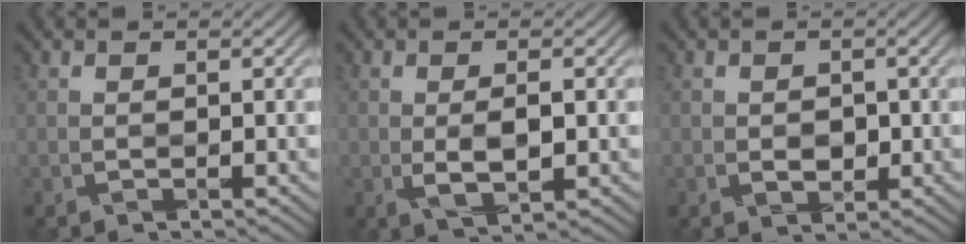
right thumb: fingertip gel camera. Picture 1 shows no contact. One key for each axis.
{"total": 3.0, "fx": -0.2, "fy": 1.0, "fz": 2.8, "tx": -0.057, "ty": -0.003, "tz": 0.001}
{"total": 1.4, "fx": -0.1, "fy": 1.2, "fz": 0.6, "tx": -0.010, "ty": -0.006, "tz": 0.005}